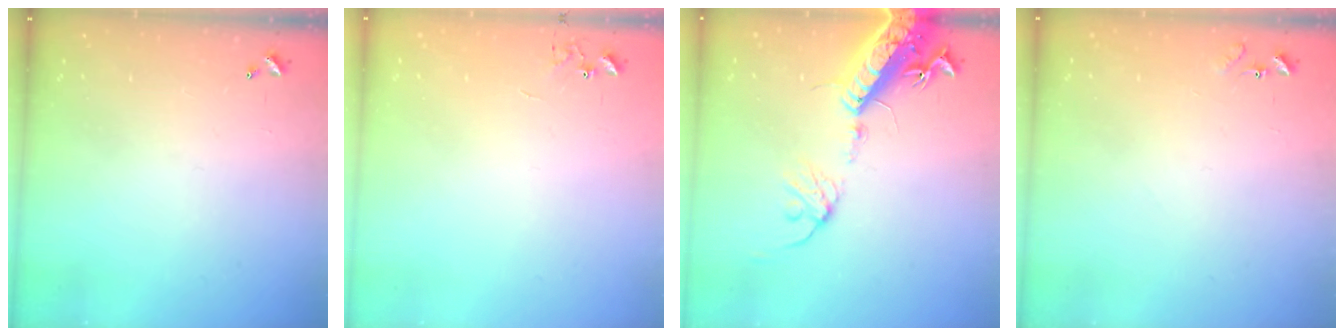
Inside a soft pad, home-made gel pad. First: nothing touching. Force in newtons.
{"total": 5.9, "press": 5.9, "slide": 0.5}
{"total": 17.9, "press": 17.4, "slide": 4.2}
{"total": 7.7, "press": 7.6, "slide": 0.6}